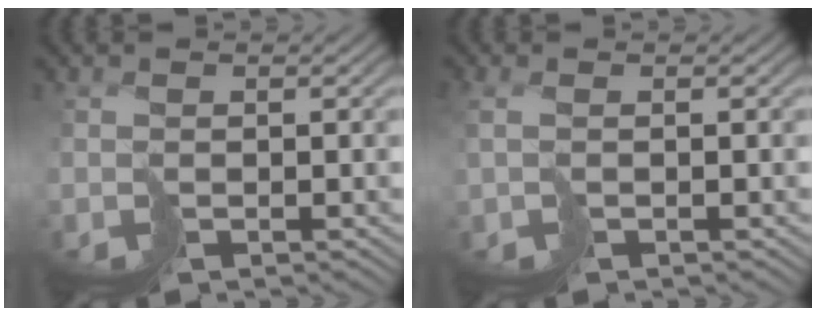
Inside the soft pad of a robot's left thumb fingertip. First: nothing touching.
{"total": 2.4, "force": [-0.4, 1.1, 2.0], "torque": [-0.050, 0.001, -0.004]}